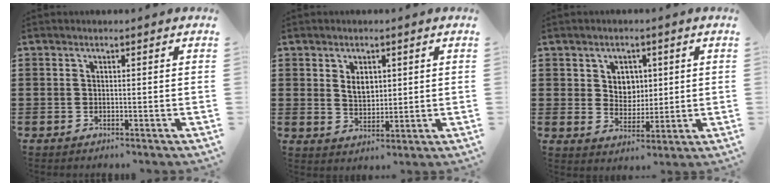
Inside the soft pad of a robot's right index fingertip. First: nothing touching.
{"total": 3.6, "force": [1.4, 2.5, 2.2], "torque": [-0.043, 0.006, 0.023]}
{"total": 4.3, "force": [1.6, 3.8, 1.2], "torque": [-0.024, 0.007, 0.024]}